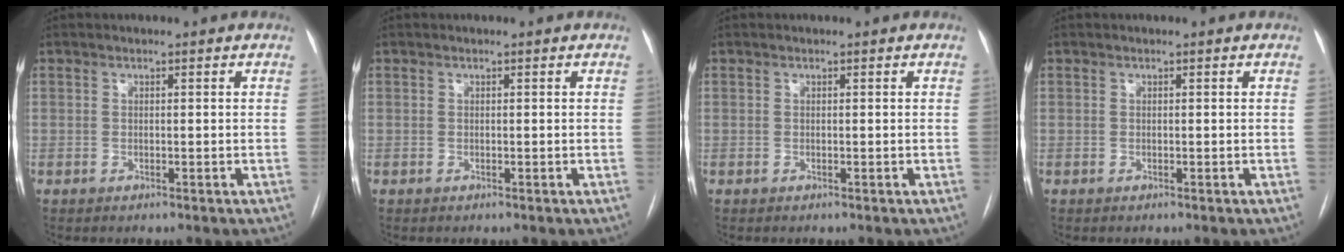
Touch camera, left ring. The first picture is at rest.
{"total": 0.0}
{"total": 0.0}
{"total": 0.0}